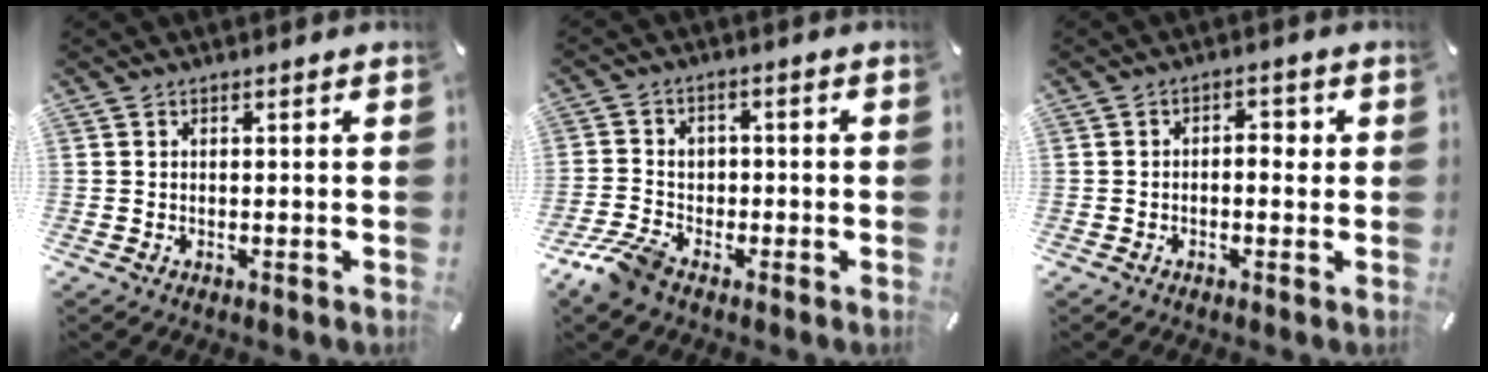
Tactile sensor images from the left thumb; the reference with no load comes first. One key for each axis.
{"total": 7.8, "fx": -4.2, "fy": 5.5, "fz": 3.6, "tx": -0.086, "ty": 0.022, "tz": -0.080}
{"total": 3.4, "fx": -0.7, "fy": 2.0, "fz": 2.6, "tx": -0.034, "ty": 0.006, "tz": -0.021}